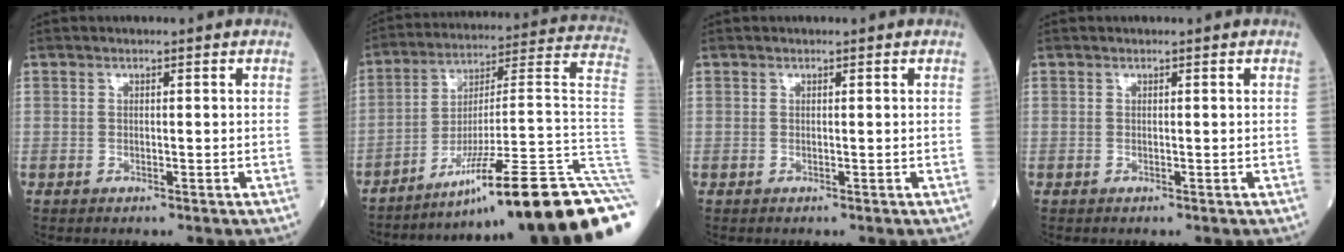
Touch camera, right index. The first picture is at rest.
{"total": 27.2, "force": [-16.8, -1.1, 21.3], "torque": [-0.175, 0.015, -0.256]}
{"total": 0.0}
{"total": 0.0}